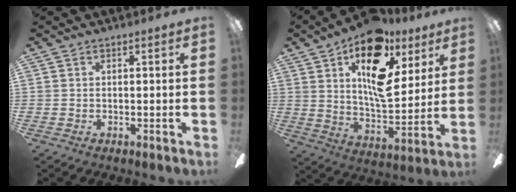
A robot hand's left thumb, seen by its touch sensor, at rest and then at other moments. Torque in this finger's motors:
{"motor_torque": [0.79, 0.55, 1.44, -1.33, 0.11]}